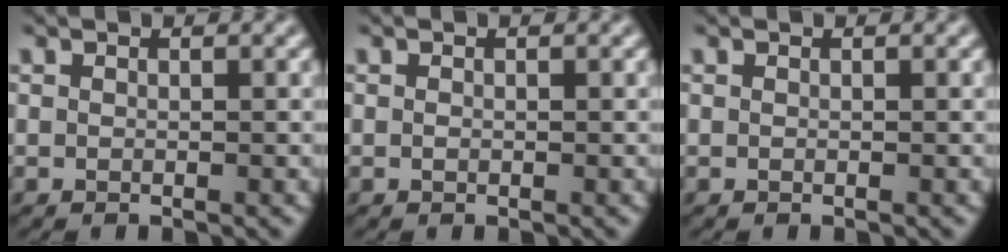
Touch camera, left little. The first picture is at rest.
{"total": 0.0}
{"total": 0.0}